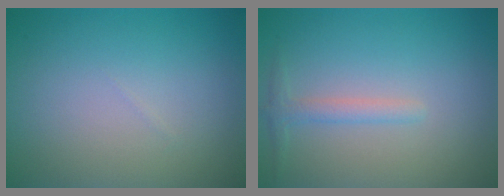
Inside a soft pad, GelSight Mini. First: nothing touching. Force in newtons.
{"total": 1.5, "press": 1.5, "slide": 0.0}